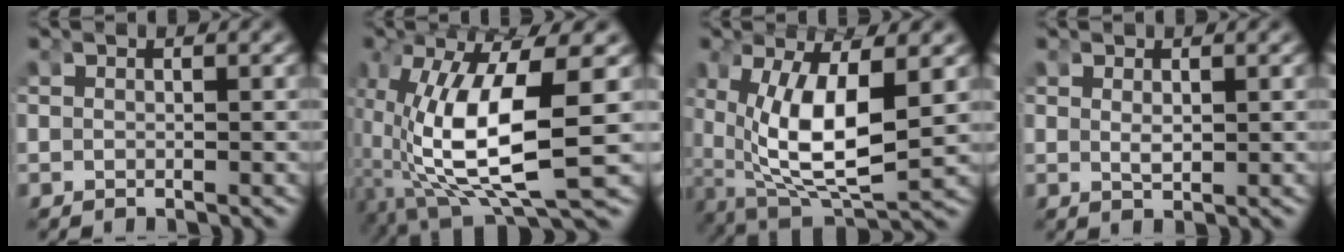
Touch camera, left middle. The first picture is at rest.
{"total": 12.8, "force": [-1.8, 6.2, 11.1], "torque": [-0.232, -0.043, 0.002]}
{"total": 10.0, "force": [-0.5, 5.6, 8.3], "torque": [-0.167, -0.040, 0.019]}
{"total": 0.8, "force": [0.2, 0.0, 0.8], "torque": [-0.026, -0.013, 0.014]}